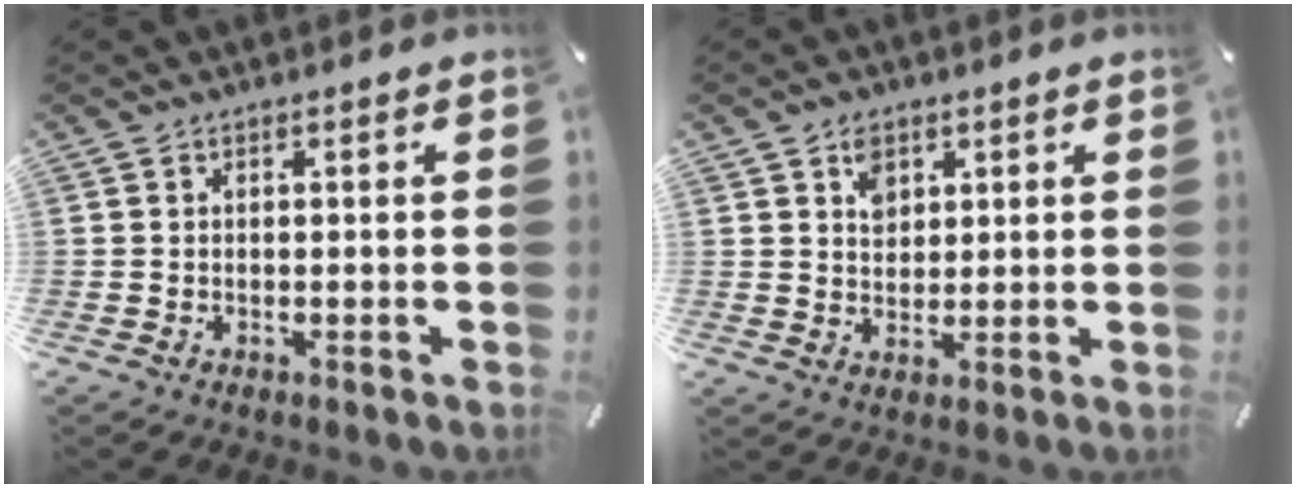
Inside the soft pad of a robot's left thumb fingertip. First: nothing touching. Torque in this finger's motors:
{"motor_torque": [0.23, -0.56, 0.11, -0.05, -0.07]}